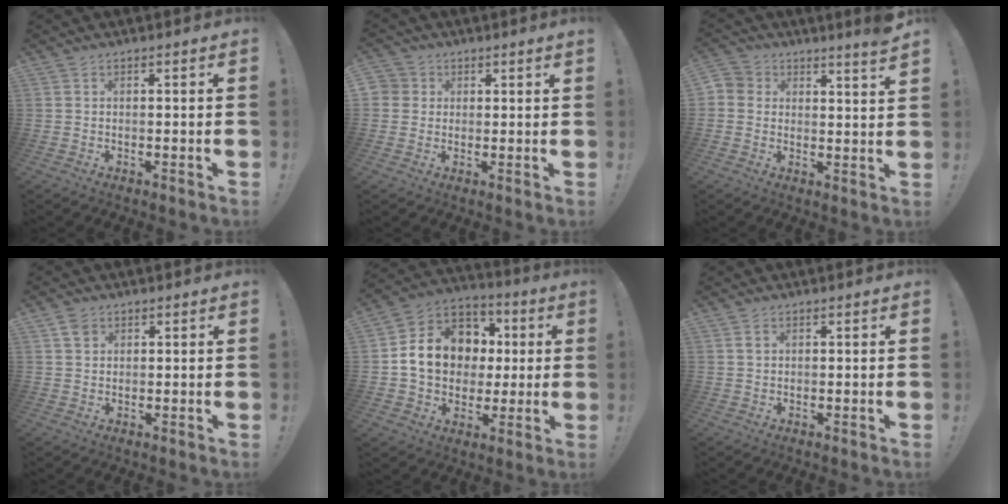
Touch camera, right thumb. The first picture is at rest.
{"total": 3.0, "force": [1.2, 2.6, 0.8], "torque": [-0.015, 0.001, 0.022]}
{"total": 4.5, "force": [3.6, 1.9, 2.0], "torque": [-0.034, -0.025, 0.065]}
{"total": 2.6, "force": [1.5, 2.1, 0.7], "torque": [0.003, -0.006, 0.023]}
{"total": 16.0, "force": [2.1, 13.1, 9.1], "torque": [-0.137, 0.002, 0.052]}
{"total": 1.3, "force": [0.6, 0.9, 0.6], "torque": [-0.013, 0.002, 0.011]}